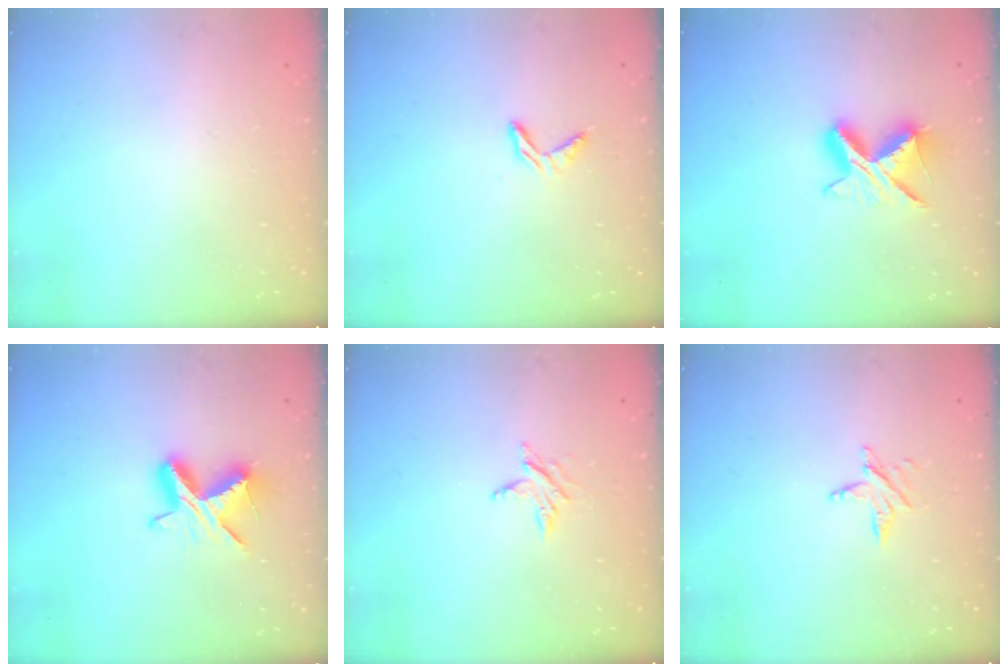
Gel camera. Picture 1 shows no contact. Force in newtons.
{"total": 5.0, "press": 5.0, "slide": 0.4}
{"total": 8.7, "press": 8.6, "slide": 0.6}
{"total": 8.5, "press": 8.5, "slide": 0.4}
{"total": 3.8, "press": 3.8, "slide": 0.5}
{"total": 4.1, "press": 4.0, "slide": 0.5}